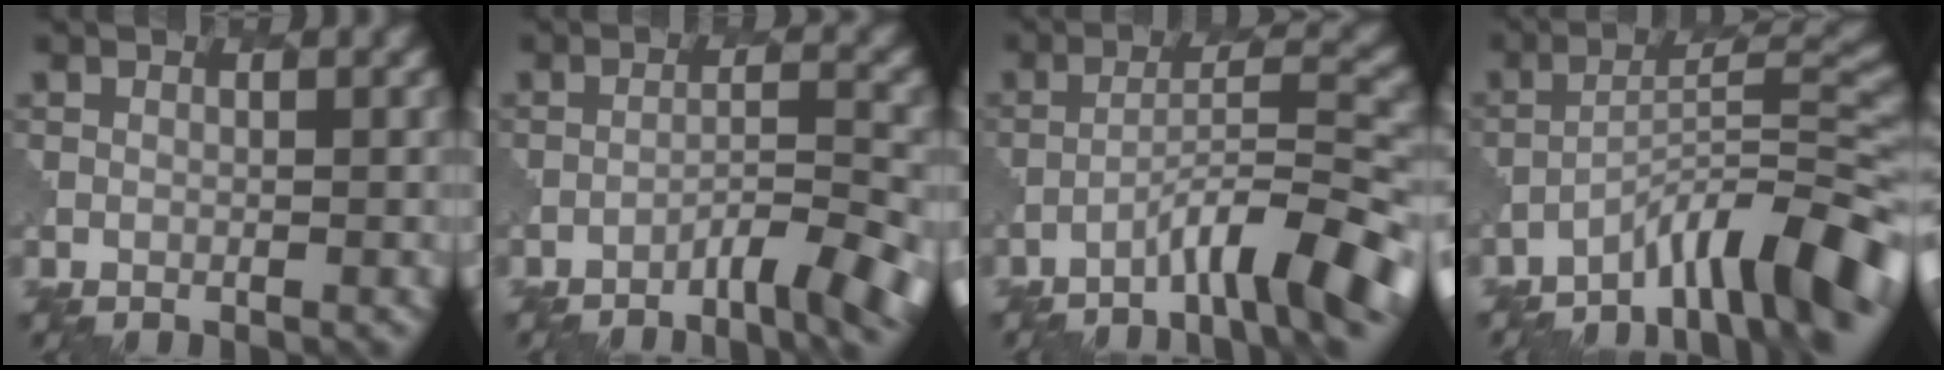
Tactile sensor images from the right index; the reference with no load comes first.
{"total": 6.1, "force": [-4.3, 1.2, 4.1], "torque": [-0.055, 0.003, -0.058]}
{"total": 8.0, "force": [-5.0, 1.2, 6.2], "torque": [-0.093, 0.013, -0.083]}
{"total": 9.5, "force": [-6.7, 1.6, 6.5], "torque": [-0.090, 0.017, -0.106]}